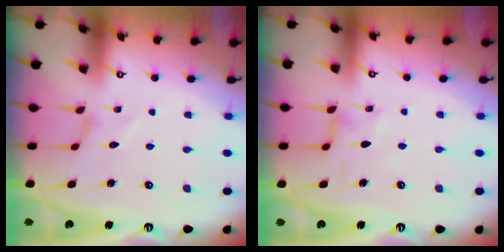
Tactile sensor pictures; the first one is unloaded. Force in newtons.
{"total": 1.4, "press": 1.4, "slide": 0.3}